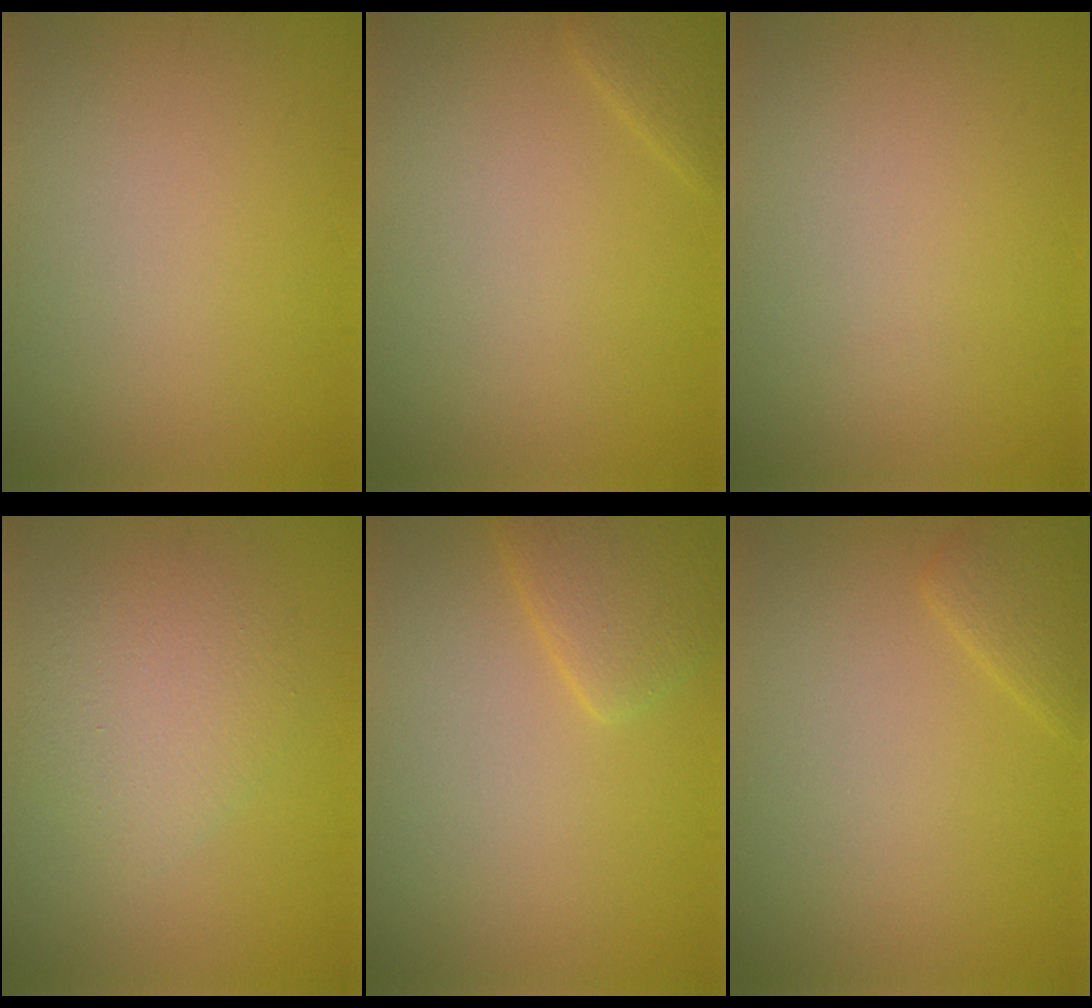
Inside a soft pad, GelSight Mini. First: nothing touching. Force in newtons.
{"total": 1.3, "press": 1.3, "slide": 0.1}
{"total": 0.0}
{"total": 3.4, "press": 3.4, "slide": 0.3}
{"total": 3.0, "press": 2.9, "slide": 0.3}
{"total": 1.9, "press": 1.9, "slide": 0.1}